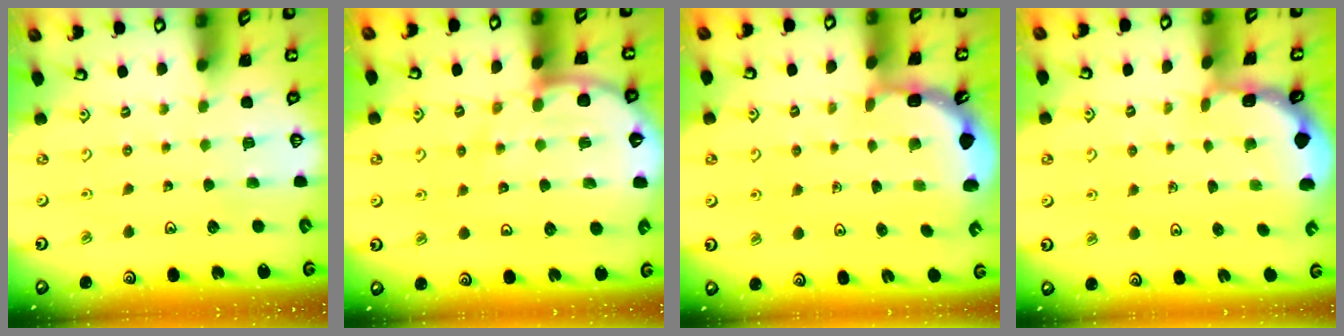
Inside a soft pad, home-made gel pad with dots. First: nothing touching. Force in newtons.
{"total": 11.1, "press": 11.1, "slide": 1.4}
{"total": 2.3, "press": 2.1, "slide": 0.9}
{"total": 1.9, "press": 1.9, "slide": 0.3}